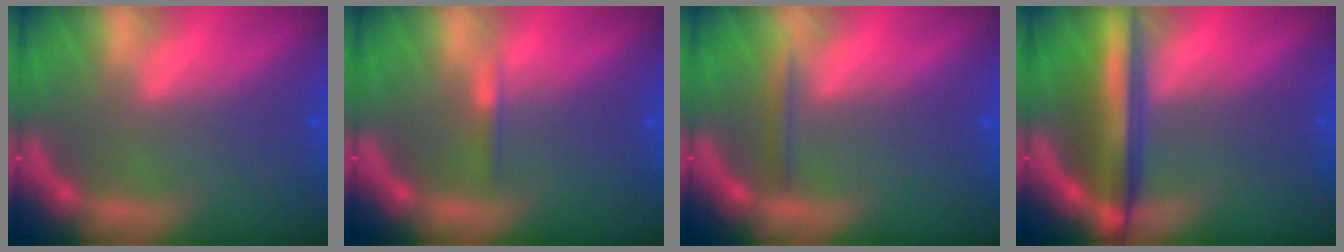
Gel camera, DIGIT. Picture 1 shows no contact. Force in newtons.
{"total": 0.9}
{"total": 1.4}
{"total": 6.5}